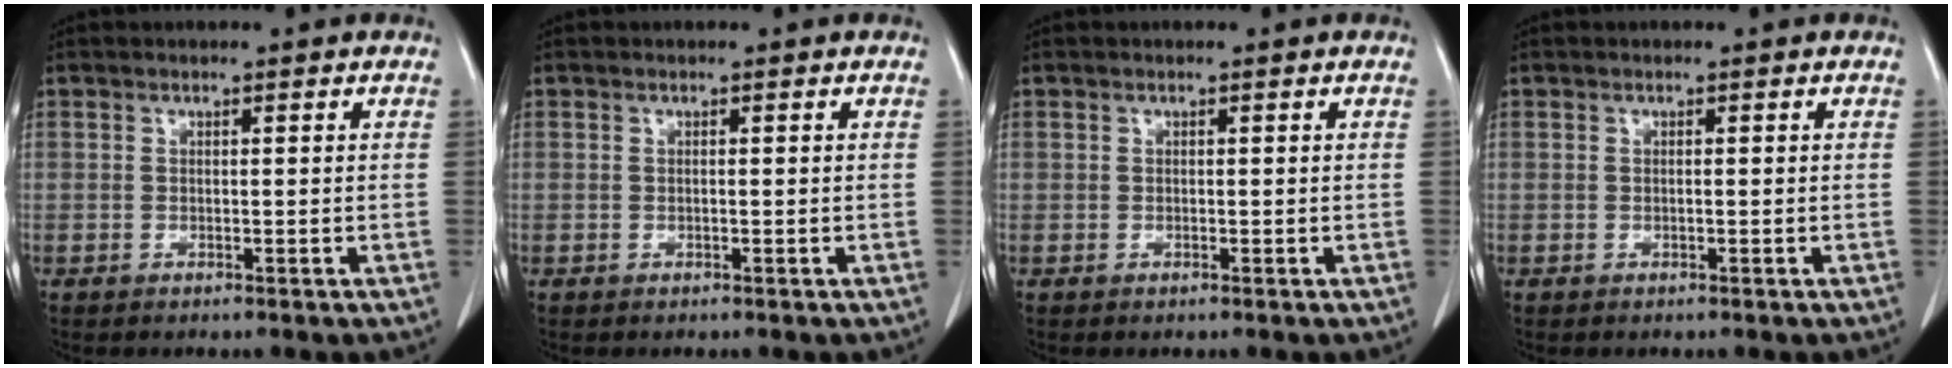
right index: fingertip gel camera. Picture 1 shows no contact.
{"total": 0.0}
{"total": 0.0}
{"total": 0.0}